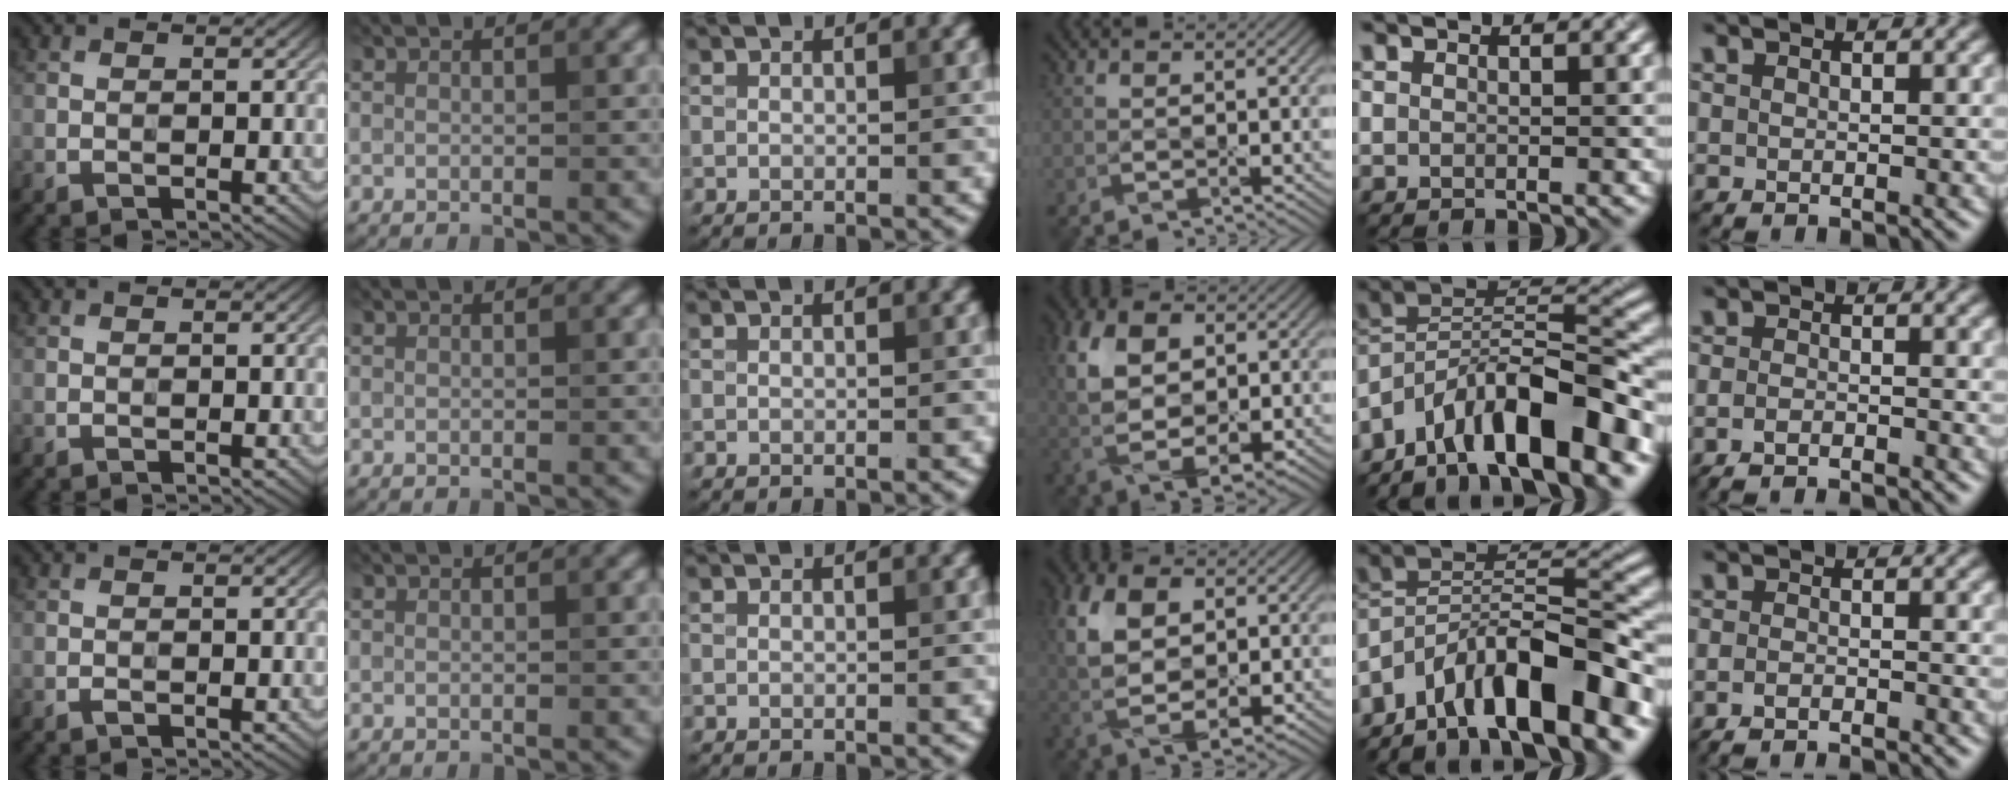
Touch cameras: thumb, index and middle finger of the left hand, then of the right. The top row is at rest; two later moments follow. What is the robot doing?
{"motion": "wipe", "object": "measuring cup"}